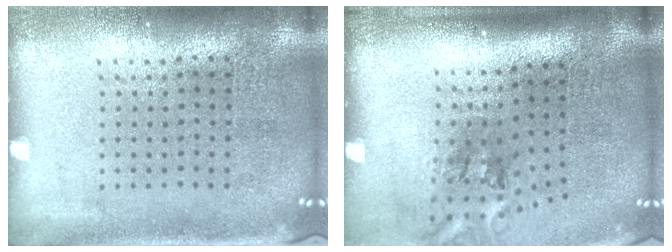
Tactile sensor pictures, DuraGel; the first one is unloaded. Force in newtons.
{"total": 2.0, "press": 1.2, "slide": 1.6}